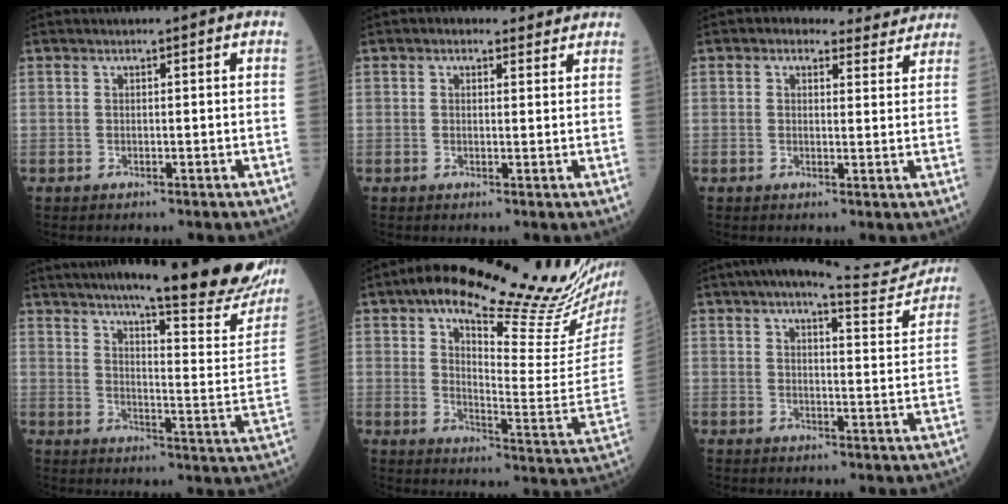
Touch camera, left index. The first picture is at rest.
{"total": 3.4, "force": [2.6, 2.0, 1.0], "torque": [-0.017, 0.023, 0.041]}
{"total": 6.9, "force": [6.0, 3.1, 1.4], "torque": [-0.010, 0.023, 0.072]}
{"total": 26.3, "force": [21.5, 2.6, 14.8], "torque": [-0.215, -0.065, 0.274]}
{"total": 23.9, "force": [19.3, 1.5, 13.9], "torque": [-0.195, -0.040, 0.259]}
{"total": 12.3, "force": [11.2, 1.6, 4.7], "torque": [-0.065, -0.002, 0.142]}